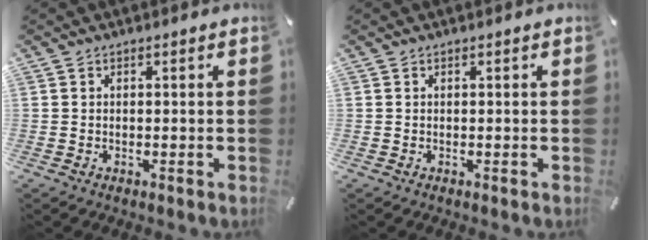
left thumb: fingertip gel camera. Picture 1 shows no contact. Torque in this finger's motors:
{"motor_torque": [-0.30, -0.27, -0.15, 0.28, -0.01]}